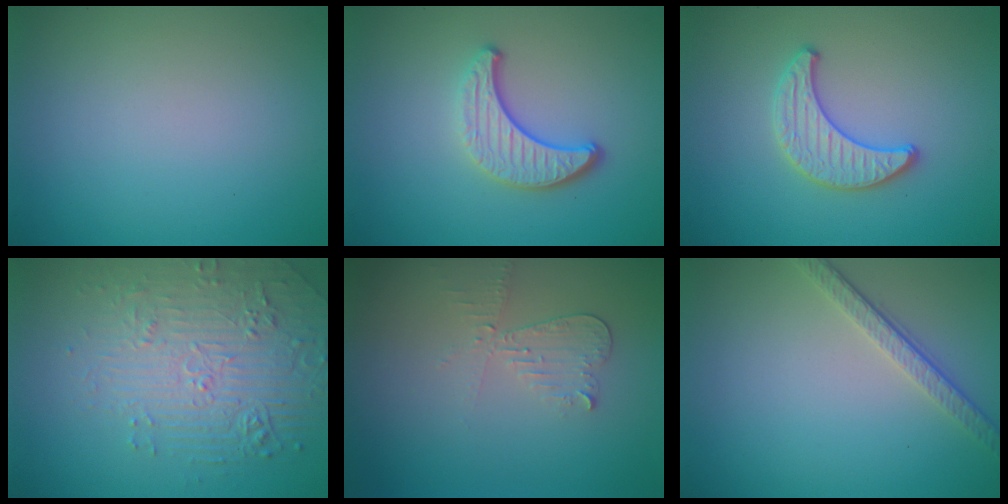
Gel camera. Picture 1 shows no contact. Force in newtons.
{"total": 4.0, "press": 2.9, "slide": 2.7}
{"total": 2.4, "press": 2.4, "slide": 0.1}
{"total": 4.5, "press": 4.2, "slide": 1.6}
{"total": 2.2, "press": 2.2, "slide": 0.2}
{"total": 3.1, "press": 2.3, "slide": 2.1}